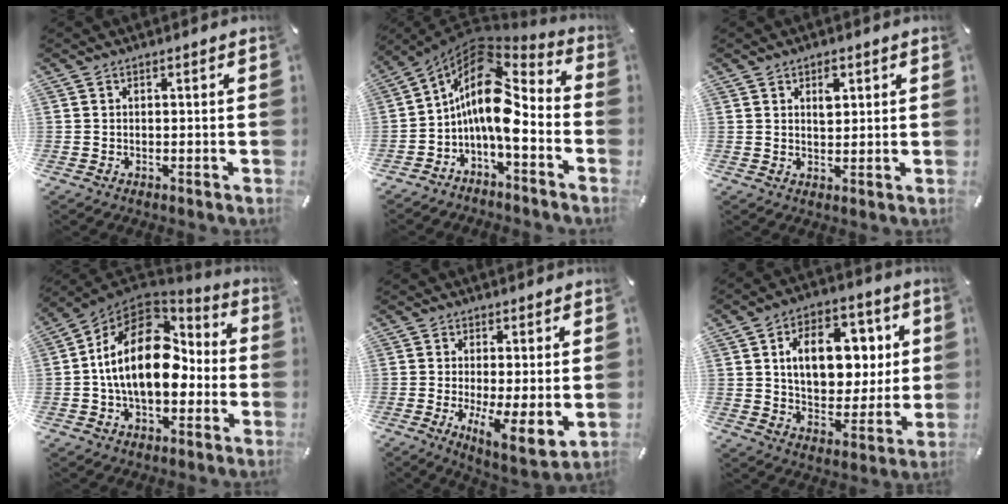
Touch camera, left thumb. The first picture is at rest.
{"total": 14.6, "force": [-0.6, 7.3, 12.7], "torque": [-0.250, -0.019, -0.017]}
{"total": 3.6, "force": [1.4, 2.2, 2.4], "torque": [-0.022, -0.008, 0.018]}
{"total": 19.8, "force": [0.7, 13.0, 14.9], "torque": [-0.267, 0.005, 0.011]}
{"total": 7.7, "force": [-0.2, 2.1, 7.4], "torque": [-0.120, -0.027, 0.004]}
{"total": 15.5, "force": [4.3, 10.6, 10.4], "torque": [-0.154, 0.002, 0.078]}